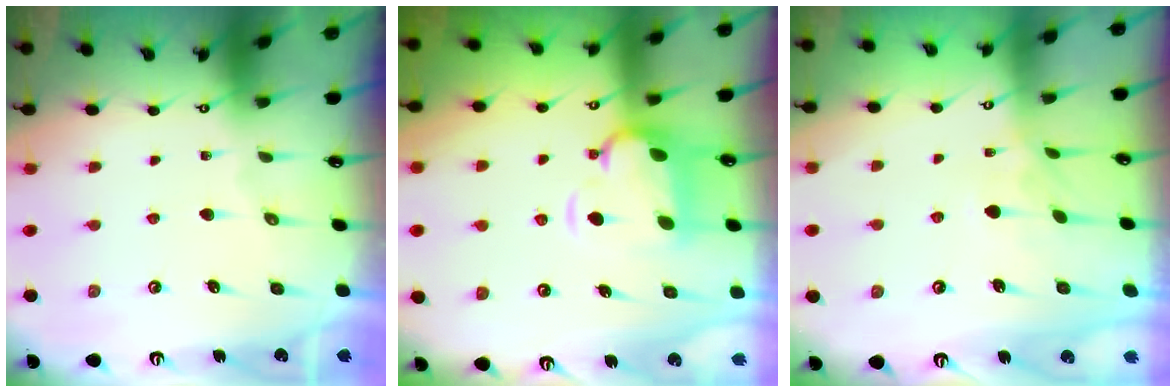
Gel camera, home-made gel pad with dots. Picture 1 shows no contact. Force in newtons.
{"total": 2.8, "press": 2.5, "slide": 1.4}
{"total": 3.8, "press": 3.8, "slide": 0.2}